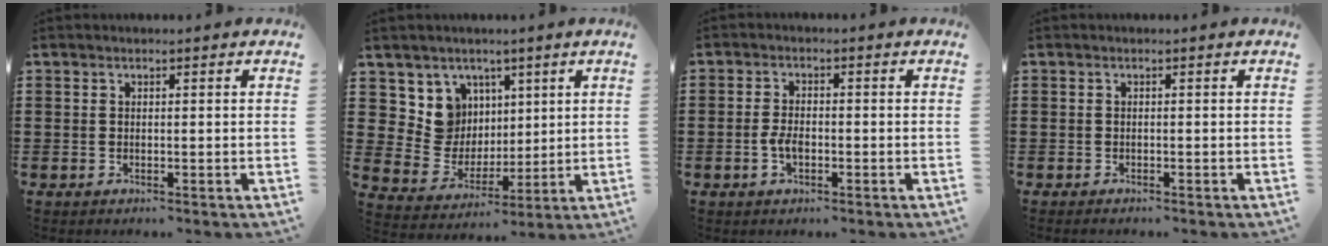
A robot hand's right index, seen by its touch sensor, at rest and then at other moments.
{"total": 8.5, "force": [3.4, 7.7, 1.4], "torque": [-0.065, -0.016, 0.071]}
{"total": 2.8, "force": [-0.9, 1.2, 2.3], "torque": [-0.060, -0.007, -0.019]}
{"total": 0.6, "force": [-0.5, 0.1, 0.0], "torque": [-0.001, 0.000, -0.012]}